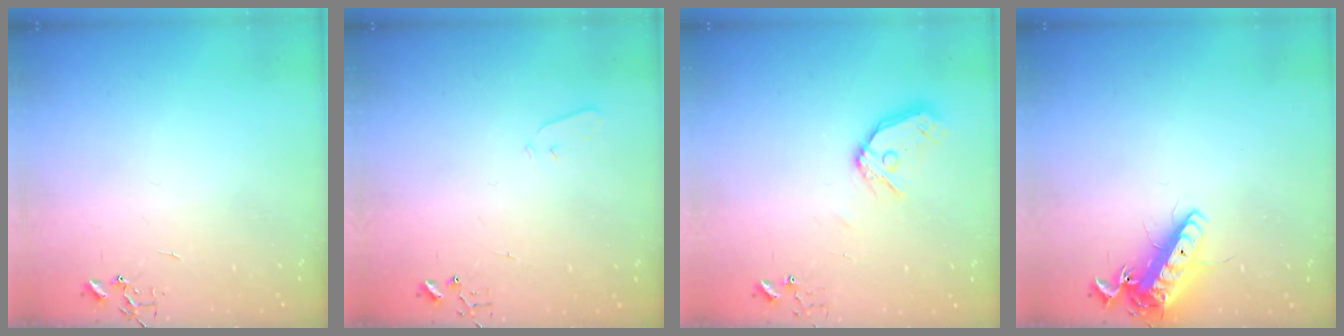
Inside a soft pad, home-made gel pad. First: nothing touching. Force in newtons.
{"total": 3.3, "press": 3.2, "slide": 0.6}
{"total": 11.3, "press": 11.3, "slide": 1.3}
{"total": 13.6, "press": 13.4, "slide": 2.3}